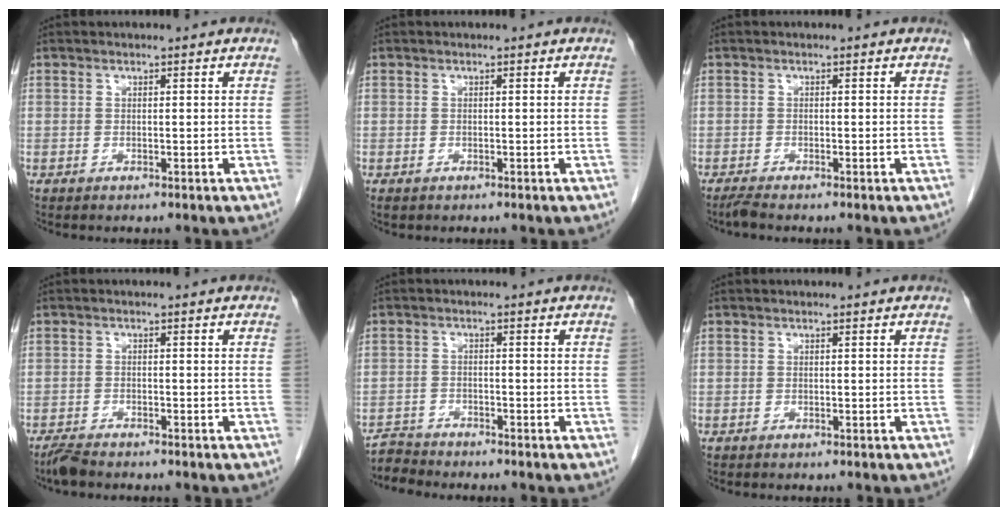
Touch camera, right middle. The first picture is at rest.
{"total": 0.9, "force": [-0.5, 0.7, 0.3], "torque": [-0.008, 0.002, -0.001]}
{"total": 1.2, "force": [-1.1, -0.1, 0.6], "torque": [-0.020, -0.005, -0.024]}
{"total": 2.5, "force": [-2.2, 0.5, 1.1], "torque": [-0.026, -0.006, -0.041]}
{"total": 1.4, "force": [-1.0, 0.0, -0.9], "torque": [0.023, -0.016, -0.021]}
{"total": 0.0}